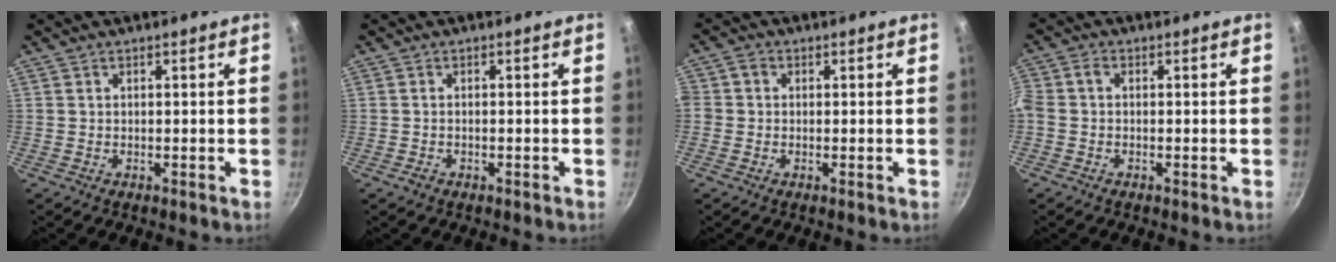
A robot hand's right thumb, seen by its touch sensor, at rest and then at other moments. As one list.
[{"total": 0.9, "force": [-0.6, 0.5, 0.4], "torque": [-0.013, 0.006, -0.009]}, {"total": 2.6, "force": [-0.2, 2.3, 1.1], "torque": [-0.021, 0.009, -0.014]}, {"total": 3.5, "force": [-0.9, 2.1, 2.6], "torque": [-0.074, 0.012, -0.031]}]